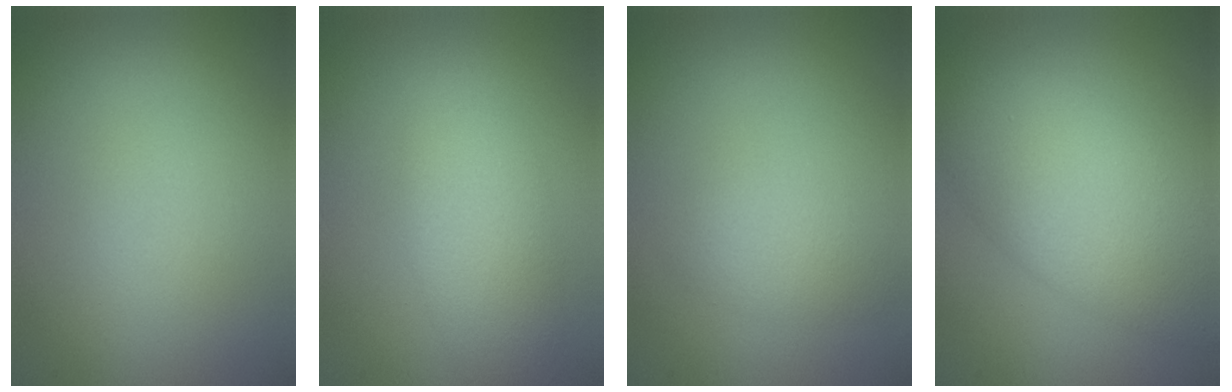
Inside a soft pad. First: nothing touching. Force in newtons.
{"total": 3.9, "press": 3.9, "slide": 0.1}
{"total": 1.5, "press": 1.5, "slide": 0.1}
{"total": 7.3, "press": 7.3, "slide": 0.3}